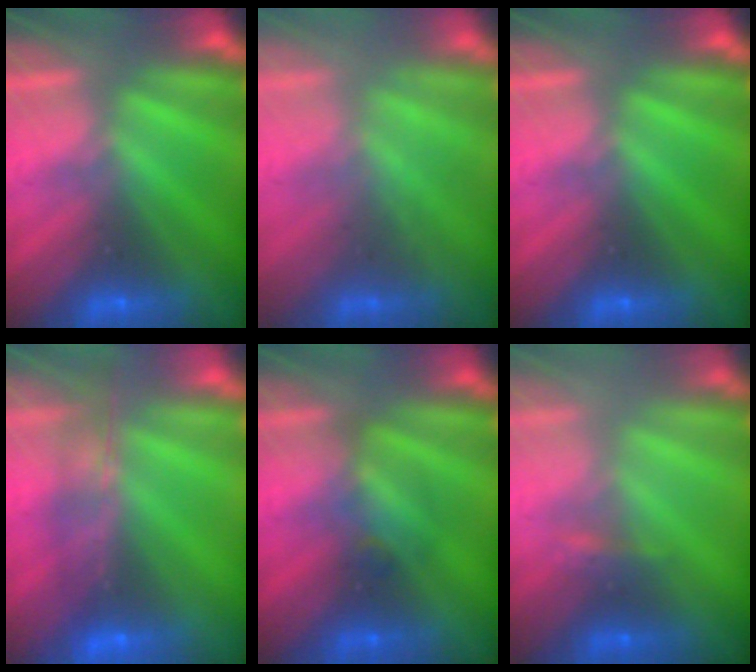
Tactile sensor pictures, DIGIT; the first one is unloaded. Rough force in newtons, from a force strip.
{"total": 2.1}
{"total": 0.0}
{"total": 7.6}
{"total": 2.4}
{"total": 2.2}